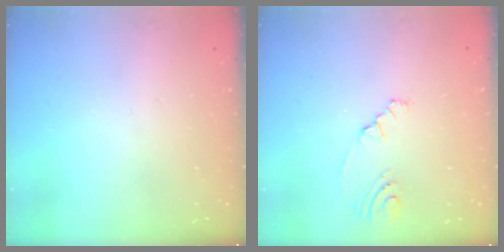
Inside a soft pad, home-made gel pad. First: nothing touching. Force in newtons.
{"total": 5.3, "press": 1.4, "slide": 5.1}